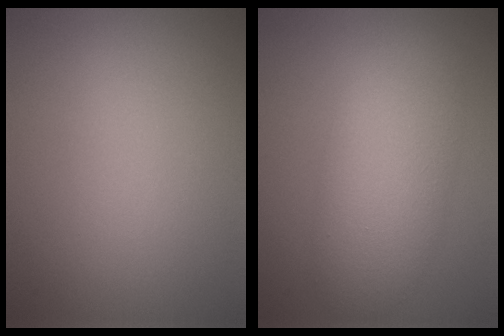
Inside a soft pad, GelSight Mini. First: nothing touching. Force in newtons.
{"total": 5.4, "press": 5.4, "slide": 0.2}